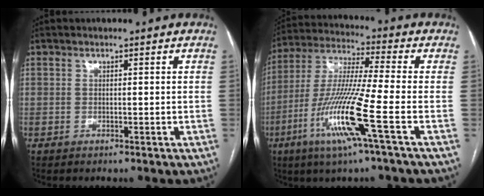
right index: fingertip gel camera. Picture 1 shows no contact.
{"total": 14.6, "force": [-5.6, -1.0, 13.5], "torque": [-0.277, -0.019, -0.113]}